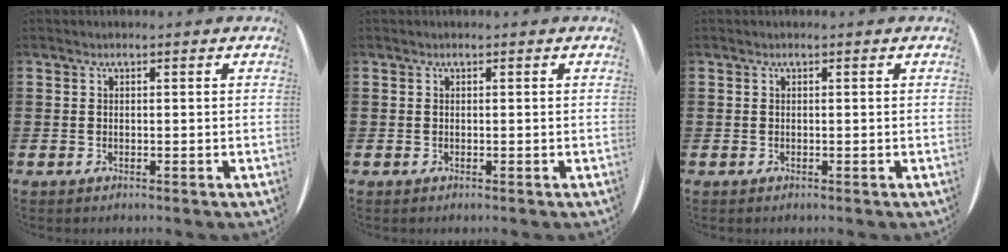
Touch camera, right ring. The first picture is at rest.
{"total": 0.0}
{"total": 0.0}